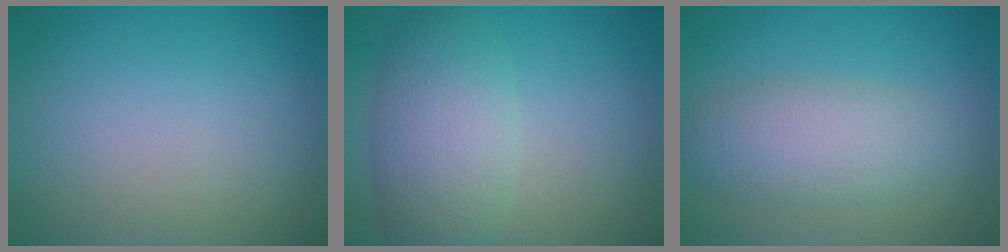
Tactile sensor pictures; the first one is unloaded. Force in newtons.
{"total": 5.5, "press": 5.5, "slide": 0.4}
{"total": 4.5, "press": 4.5, "slide": 0.4}